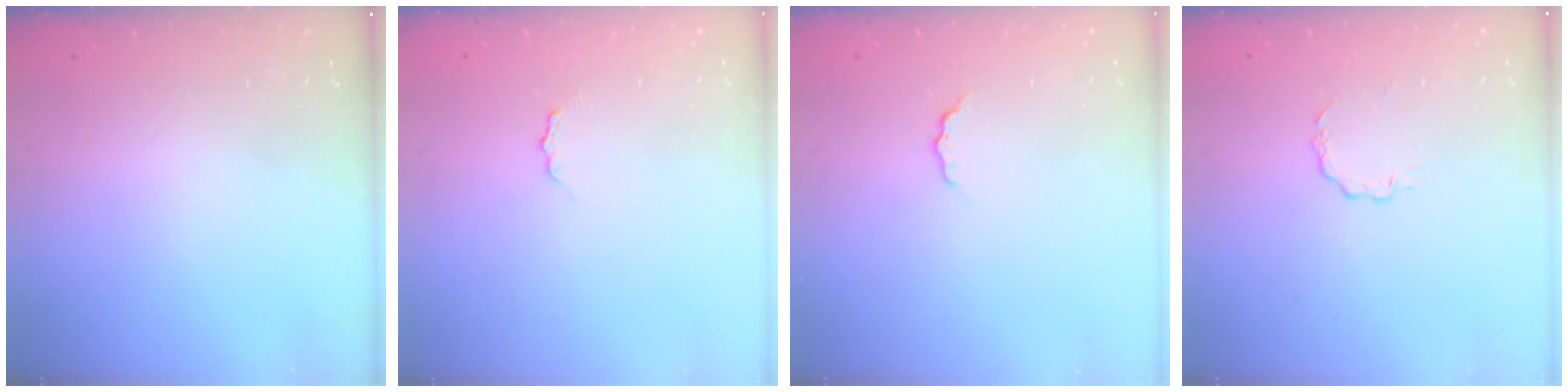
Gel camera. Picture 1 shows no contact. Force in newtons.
{"total": 2.9, "press": 2.9, "slide": 0.3}
{"total": 3.7, "press": 3.7, "slide": 0.4}
{"total": 1.7, "press": 1.7, "slide": 0.2}